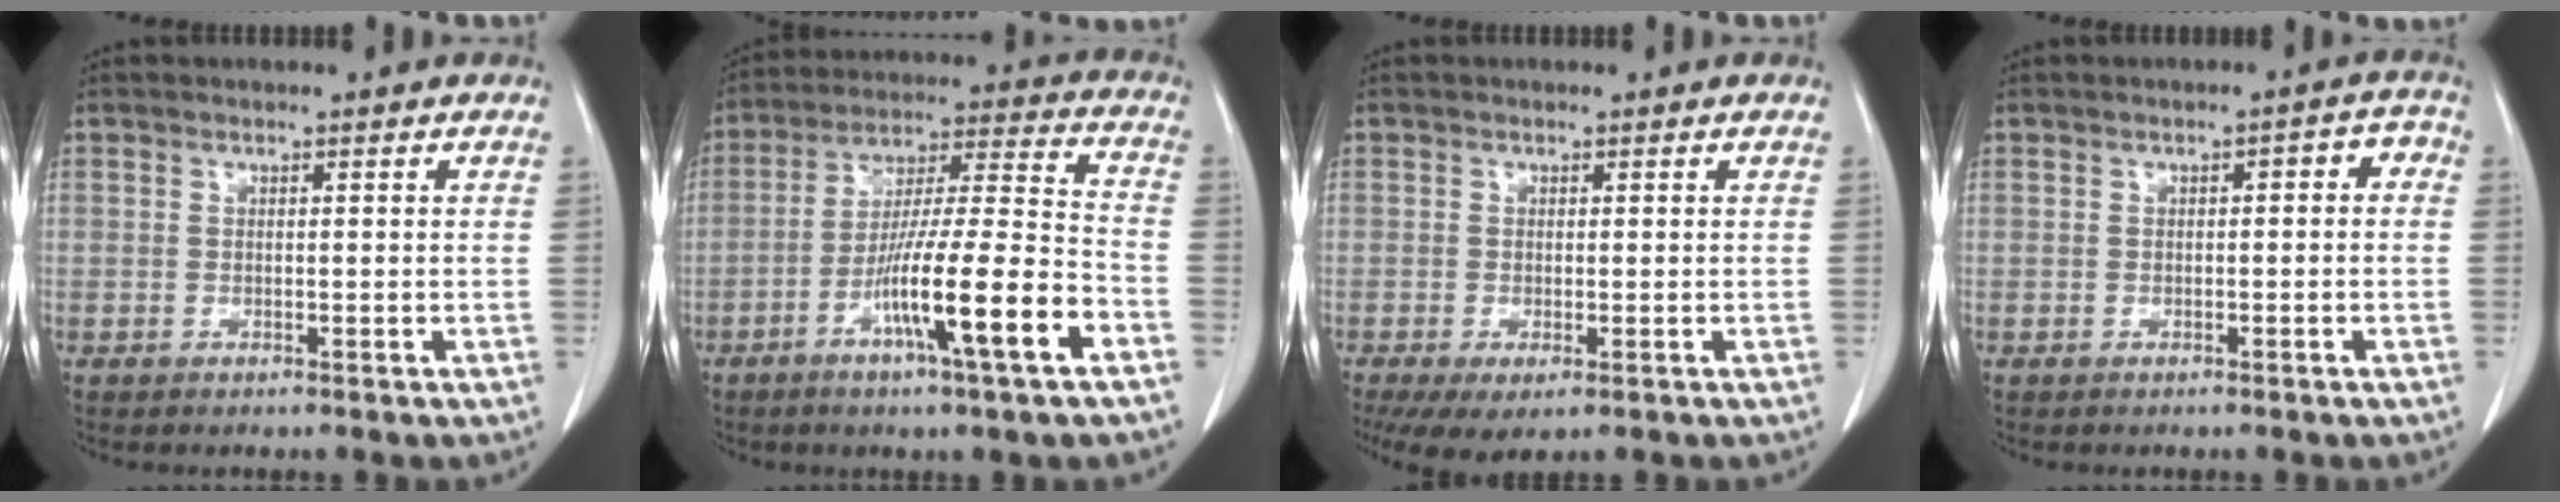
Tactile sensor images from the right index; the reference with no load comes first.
{"total": 15.8, "force": [-7.0, 0.0, 14.2], "torque": [-0.248, -0.007, -0.119]}
{"total": 5.5, "force": [-3.1, 2.2, 4.0], "torque": [-0.064, -0.018, -0.047]}
{"total": 2.6, "force": [-0.1, 1.2, 2.3], "torque": [-0.027, 0.020, -0.004]}